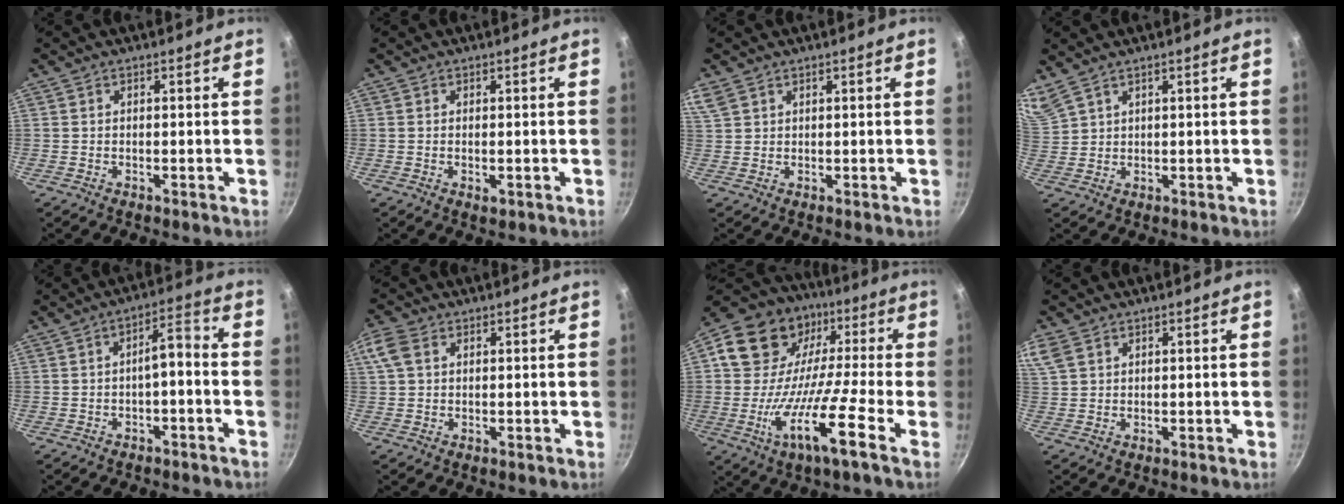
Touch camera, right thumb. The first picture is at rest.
{"total": 1.1, "force": [-0.1, 0.6, 0.9], "torque": [-0.015, -0.003, 0.000]}
{"total": 5.1, "force": [3.2, 3.2, 2.4], "torque": [-0.050, 0.013, 0.071]}
{"total": 6.1, "force": [4.9, 2.3, 2.9], "torque": [-0.065, 0.001, 0.109]}
{"total": 5.0, "force": [-1.6, 1.7, 4.5], "torque": [-0.073, 0.037, -0.019]}
{"total": 4.7, "force": [1.6, 3.3, 3.0], "torque": [-0.062, 0.010, 0.030]}
{"total": 19.5, "force": [-5.2, 10.0, 15.9], "torque": [-0.267, 0.044, -0.116]}
{"total": 6.3, "force": [3.4, 4.1, 3.3], "torque": [-0.073, 0.015, 0.075]}